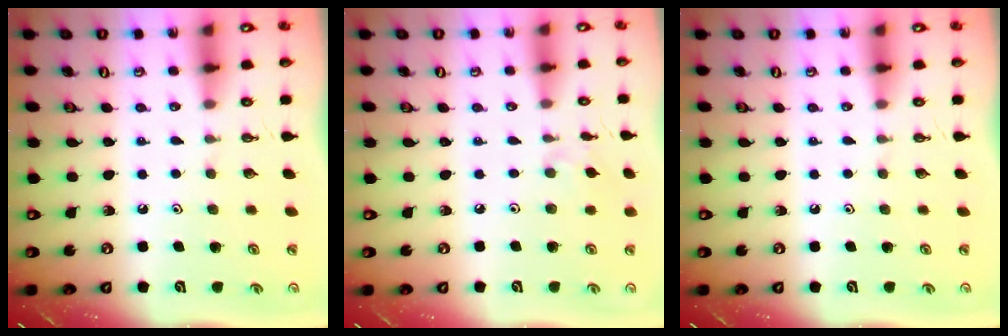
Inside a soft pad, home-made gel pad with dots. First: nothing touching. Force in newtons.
{"total": 2.1, "press": 2.1, "slide": 0.4}
{"total": 0.0}